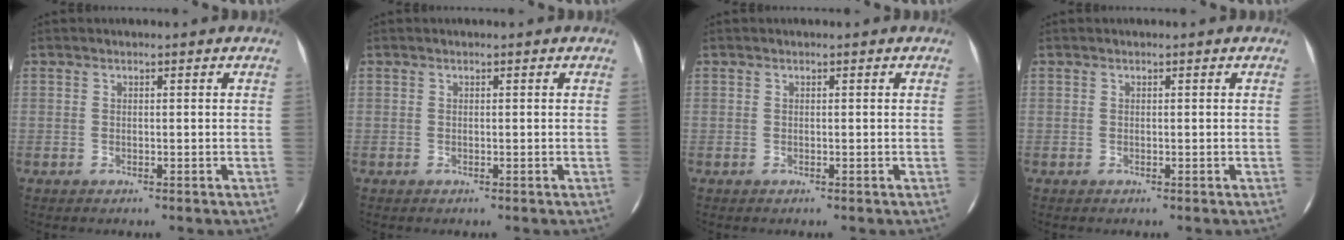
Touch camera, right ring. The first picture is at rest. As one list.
[{"total": 0.0}, {"total": 0.0}, {"total": 0.0}]